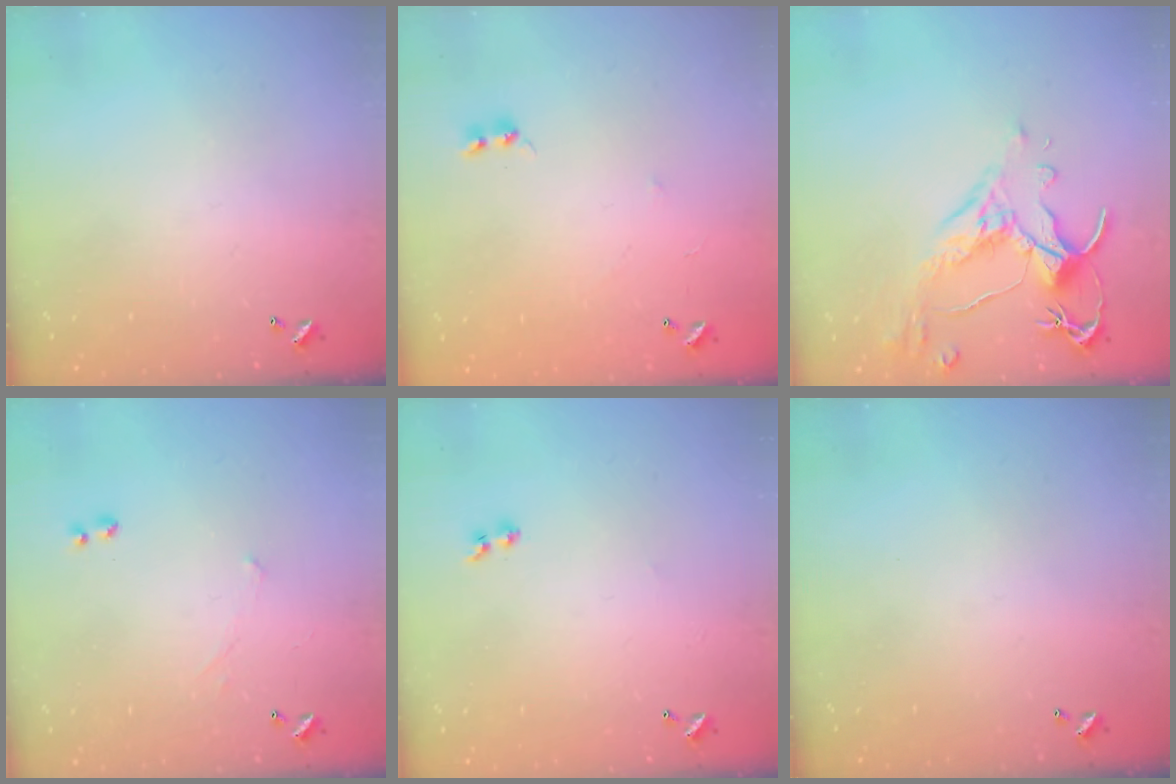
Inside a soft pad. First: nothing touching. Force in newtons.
{"total": 5.4, "press": 5.4, "slide": 0.7}
{"total": 2.6, "press": 2.2, "slide": 1.3}
{"total": 1.7, "press": 1.7, "slide": 0.4}
{"total": 1.9, "press": 1.7, "slide": 0.9}
{"total": 0.0}